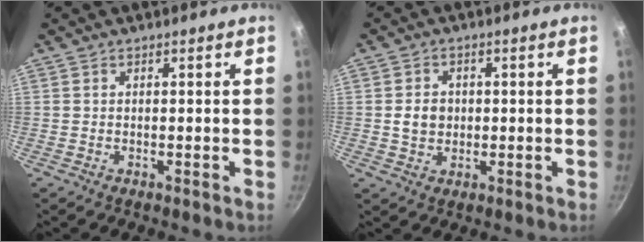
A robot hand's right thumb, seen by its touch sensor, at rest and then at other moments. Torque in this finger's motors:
{"motor_torque": [0.02, -0.06, 0.67, -0.44, 0.01]}